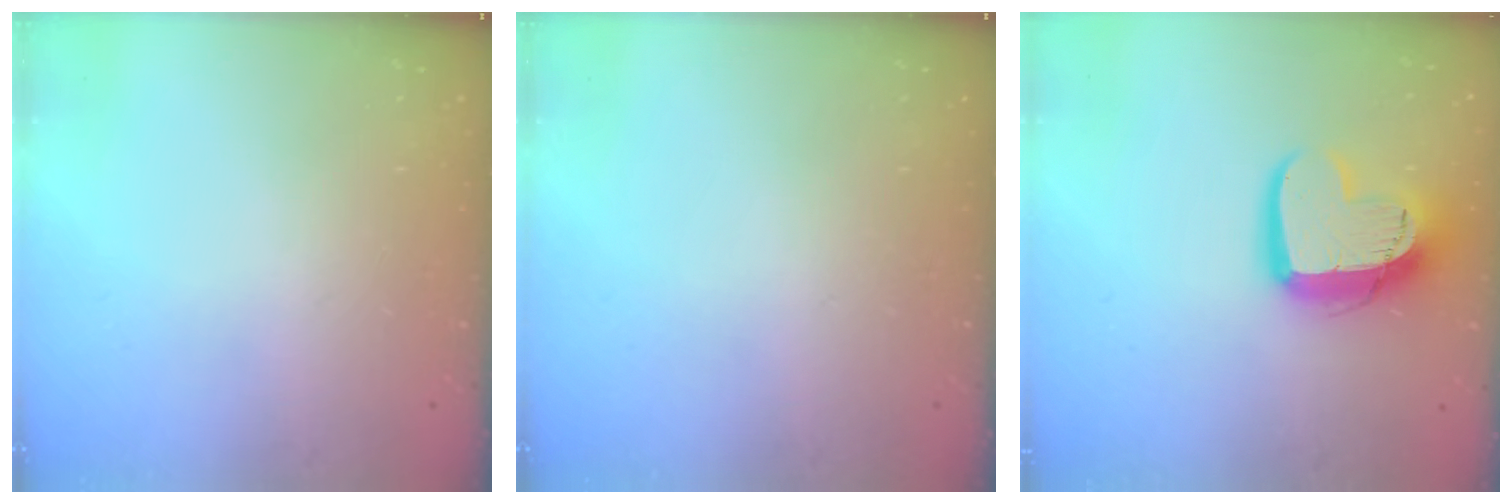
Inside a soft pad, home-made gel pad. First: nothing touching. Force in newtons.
{"total": 0.0}
{"total": 15.3, "press": 15.2, "slide": 1.2}